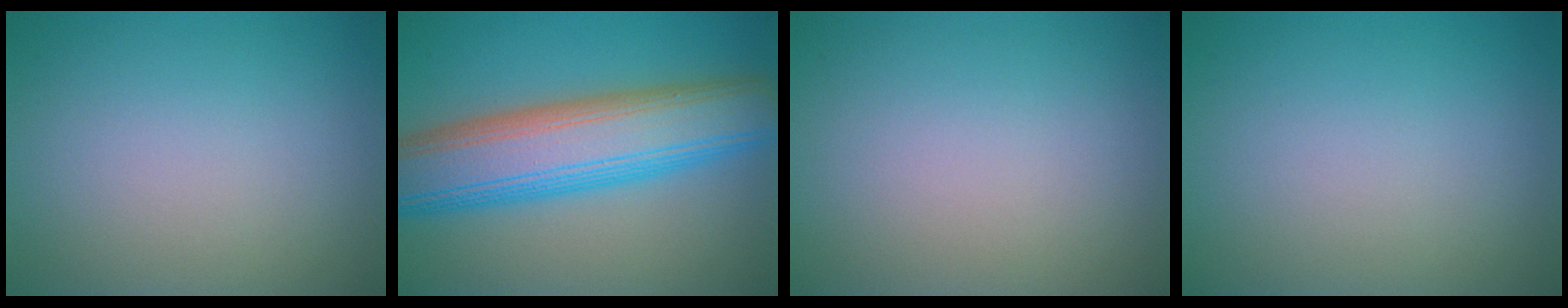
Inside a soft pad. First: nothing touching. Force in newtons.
{"total": 10.5, "press": 10.5, "slide": 0.6}
{"total": 0.0}
{"total": 0.0}